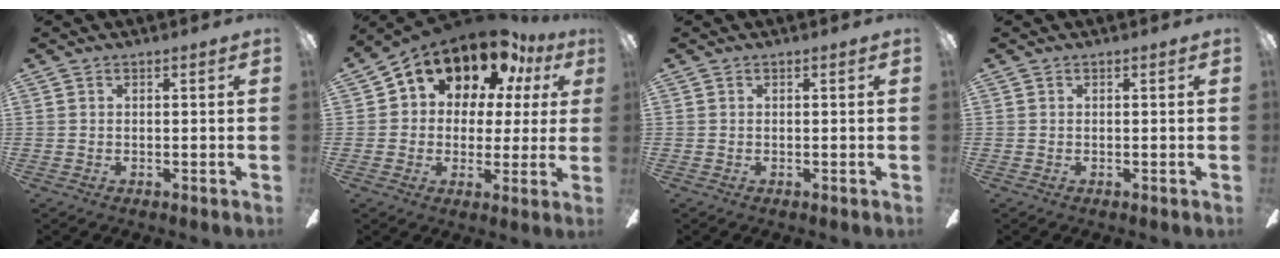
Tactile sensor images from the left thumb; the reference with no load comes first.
{"total": 14.4, "force": [10.3, 7.9, 6.3], "torque": [-0.121, -0.067, 0.185]}
{"total": 0.0}
{"total": 0.0}